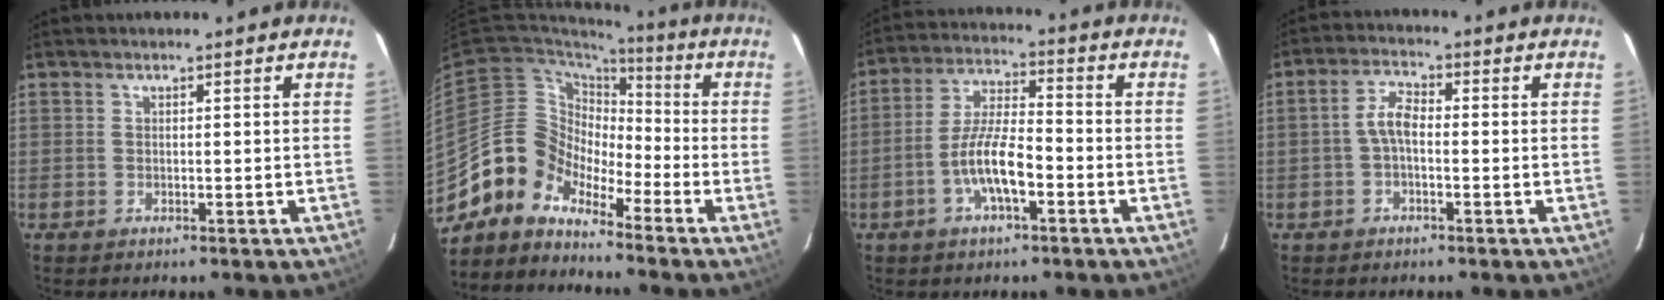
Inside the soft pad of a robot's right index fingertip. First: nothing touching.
{"total": 9.4, "force": [-7.1, 6.2, 0.4], "torque": [-0.011, 0.043, -0.161]}
{"total": 9.2, "force": [-3.8, 2.5, 8.0], "torque": [-0.164, 0.005, -0.069]}
{"total": 3.7, "force": [-0.9, 1.6, 3.2], "torque": [-0.069, 0.015, -0.019]}